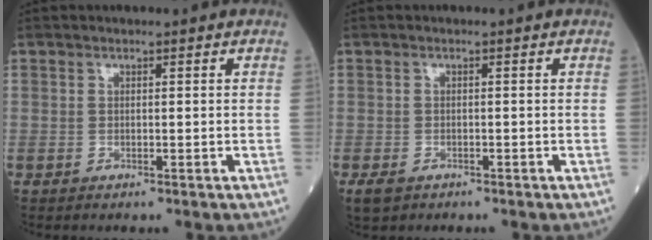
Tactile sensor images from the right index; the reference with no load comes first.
{"total": 2.3, "force": [-1.5, 1.4, 1.1], "torque": [-0.024, -0.002, -0.019]}